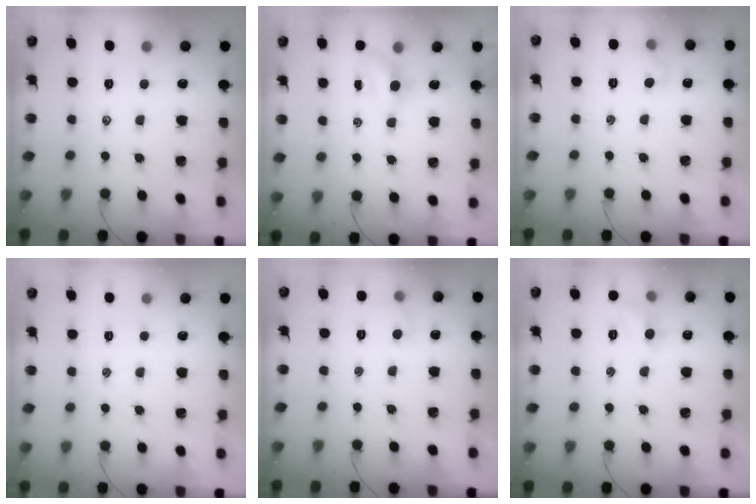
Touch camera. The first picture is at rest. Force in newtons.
{"total": 3.6, "press": 3.4, "slide": 1.3}
{"total": 4.9, "press": 4.7, "slide": 1.2}
{"total": 0.0}
{"total": 3.7, "press": 3.5, "slide": 1.2}
{"total": 5.4, "press": 5.2, "slide": 1.7}